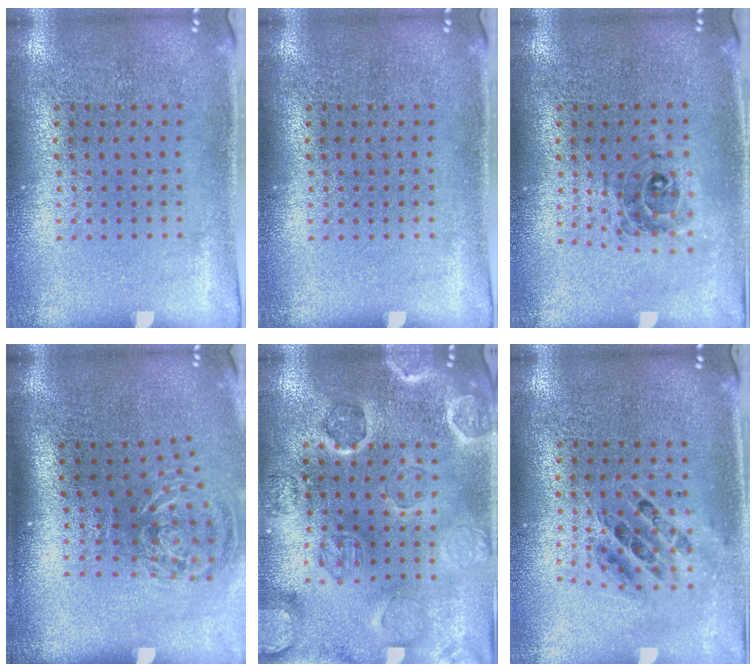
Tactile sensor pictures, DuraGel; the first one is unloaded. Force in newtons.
{"total": 0.0}
{"total": 0.7, "press": 0.7, "slide": 0.2}
{"total": 1.3, "press": 1.0, "slide": 0.9}
{"total": 2.5, "press": 2.5, "slide": 0.4}
{"total": 0.7, "press": 0.7, "slide": 0.1}